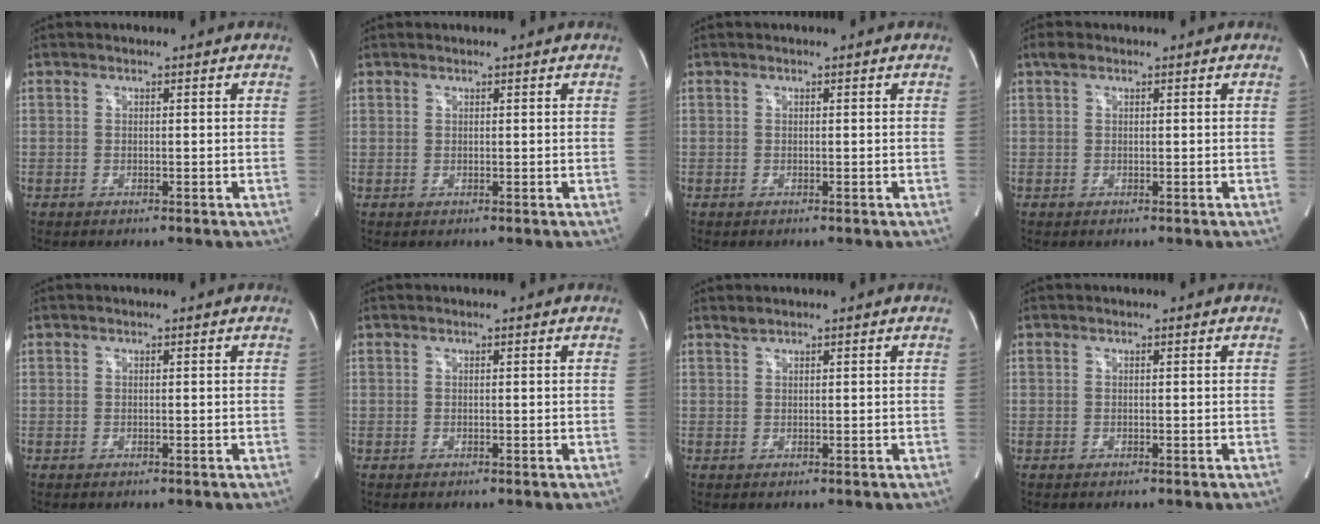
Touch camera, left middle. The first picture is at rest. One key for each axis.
{"total": 0.5, "fx": 0.4, "fy": 0.3, "fz": 0.0, "tx": -0.002, "ty": 0.002, "tz": 0.006}
{"total": 0.0}
{"total": 1.2, "fx": 0.8, "fy": 0.6, "fz": 0.7, "tx": -0.016, "ty": 0.017, "tz": 0.015}
{"total": 0.0}
{"total": 0.0}
{"total": 0.7, "fx": 0.7, "fy": -0.1, "fz": 0.1, "tx": -0.007, "ty": 0.002, "tz": 0.019}
{"total": 0.0}